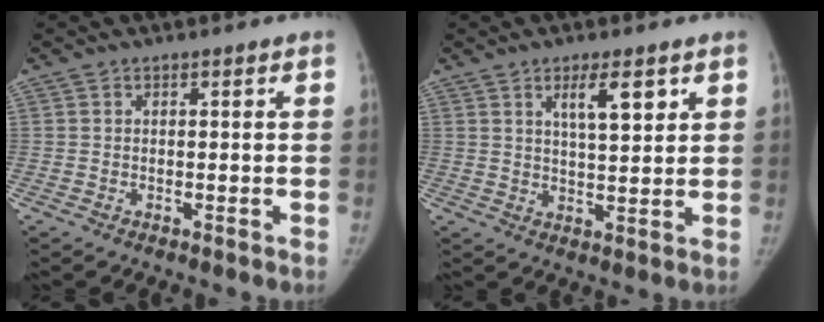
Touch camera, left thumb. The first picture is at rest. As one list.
[{"total": 6.4, "force": [3.3, 1.8, 5.1], "torque": [-0.072, -0.023, 0.055]}]